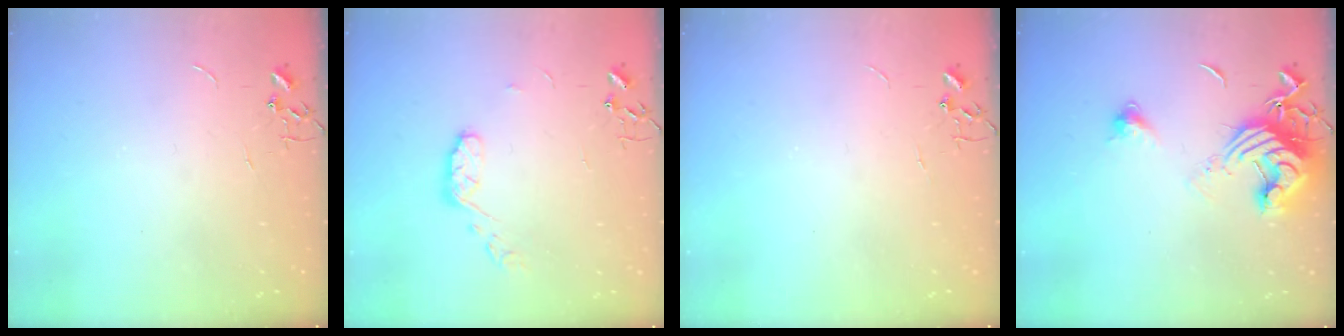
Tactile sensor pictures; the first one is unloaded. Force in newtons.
{"total": 7.5, "press": 7.4, "slide": 0.5}
{"total": 0.0}
{"total": 13.8, "press": 13.7, "slide": 1.7}